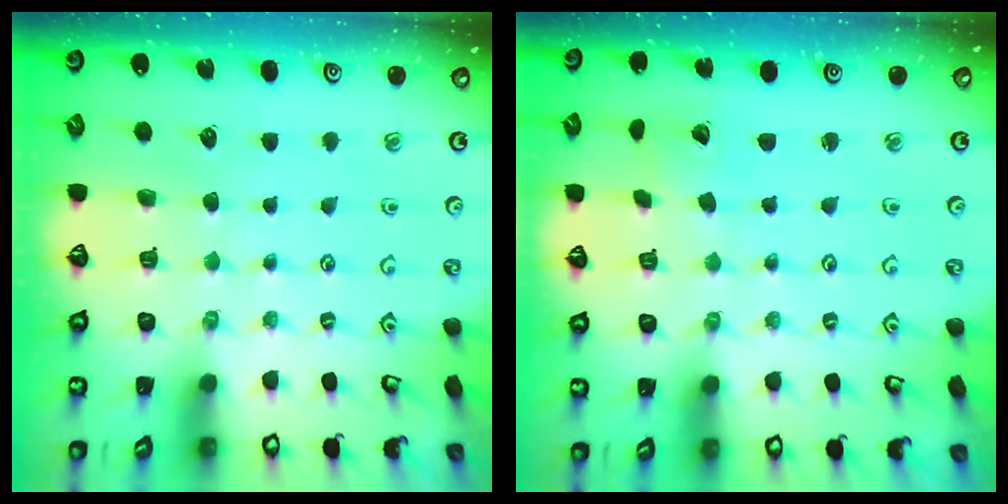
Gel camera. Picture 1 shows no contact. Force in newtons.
{"total": 2.2, "press": 2.2, "slide": 0.1}